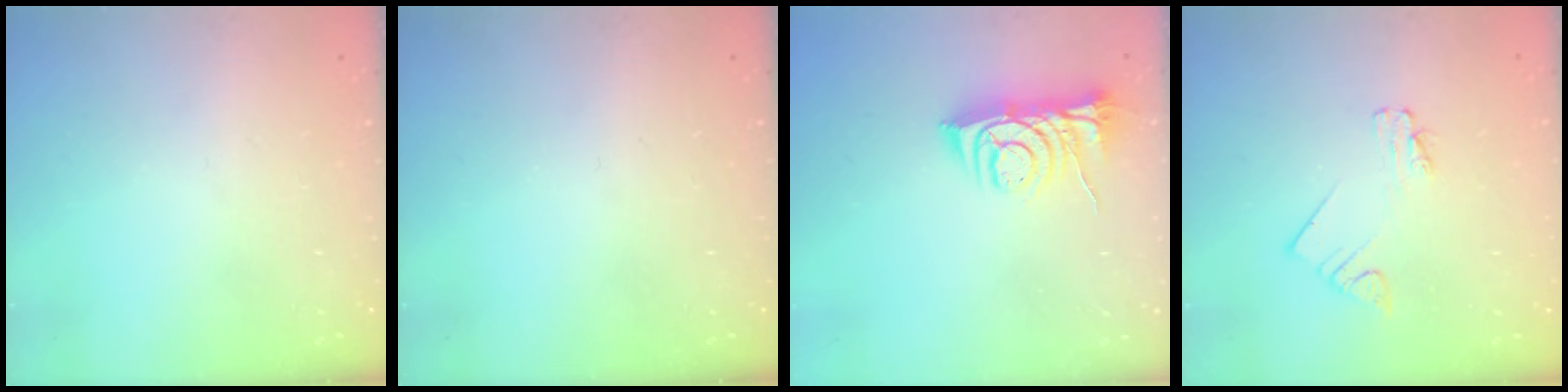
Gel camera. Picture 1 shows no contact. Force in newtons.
{"total": 0.0}
{"total": 8.0, "press": 8.0, "slide": 0.9}
{"total": 2.0, "press": 2.0, "slide": 0.3}